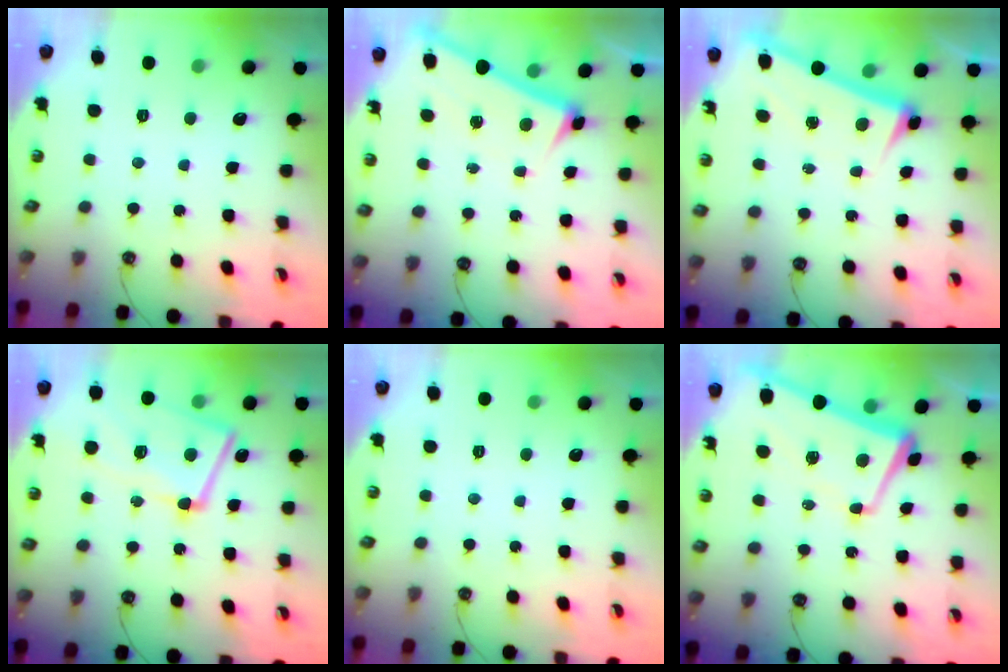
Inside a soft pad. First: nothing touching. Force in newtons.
{"total": 2.4, "press": 2.4, "slide": 0.1}
{"total": 2.7, "press": 2.6, "slide": 0.7}
{"total": 11.0, "press": 10.8, "slide": 1.9}
{"total": 0.0}
{"total": 2.2, "press": 1.4, "slide": 1.8}